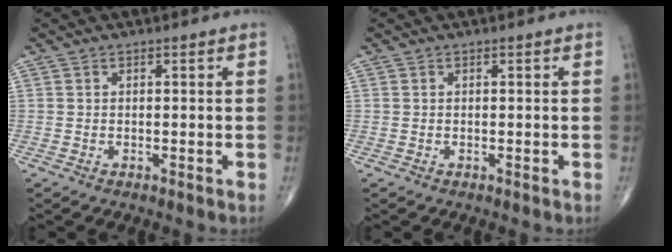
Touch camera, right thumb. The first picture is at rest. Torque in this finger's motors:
{"motor_torque": [0.01, 0.01, -0.11, -0.07, 0.05]}